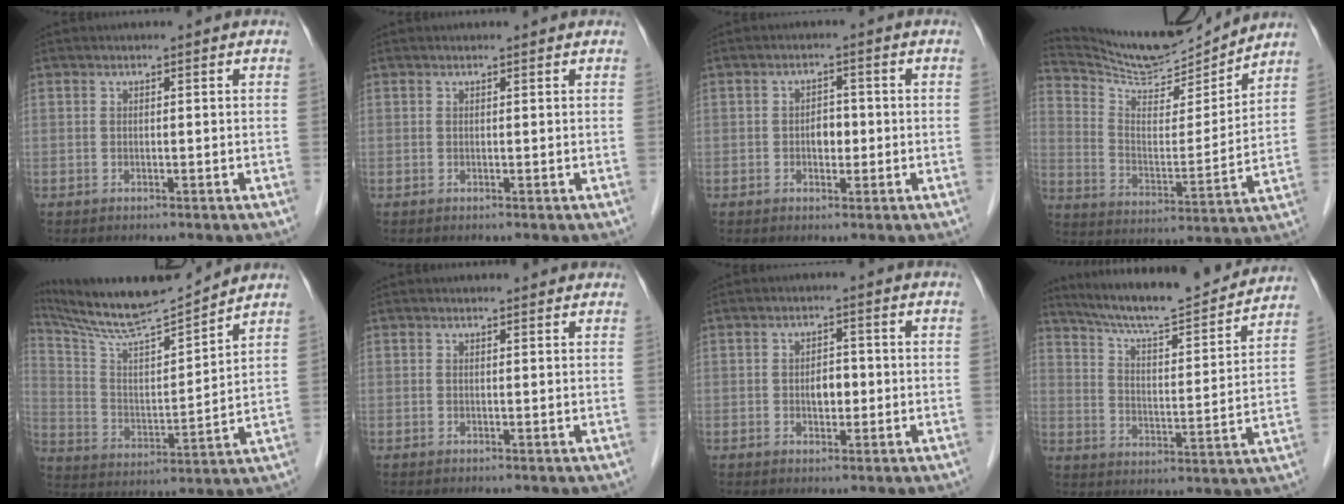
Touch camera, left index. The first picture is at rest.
{"total": 0.6, "force": [0.6, 0.1, 0.1], "torque": [-0.009, 0.003, 0.006]}
{"total": 2.6, "force": [-0.7, 1.6, 1.9], "torque": [-0.027, 0.002, -0.010]}
{"total": 14.6, "force": [14.2, 1.0, 2.9], "torque": [-0.066, -0.012, 0.240]}
{"total": 13.8, "force": [13.0, -0.5, 4.5], "torque": [-0.094, -0.003, 0.236]}
{"total": 2.9, "force": [2.7, 0.8, 0.6], "torque": [-0.010, 0.012, 0.025]}
{"total": 2.8, "force": [-0.6, 1.7, 2.2], "torque": [-0.034, 0.001, -0.008]}
{"total": 18.3, "force": [16.9, 1.4, 7.0], "torque": [-0.116, -0.012, 0.246]}